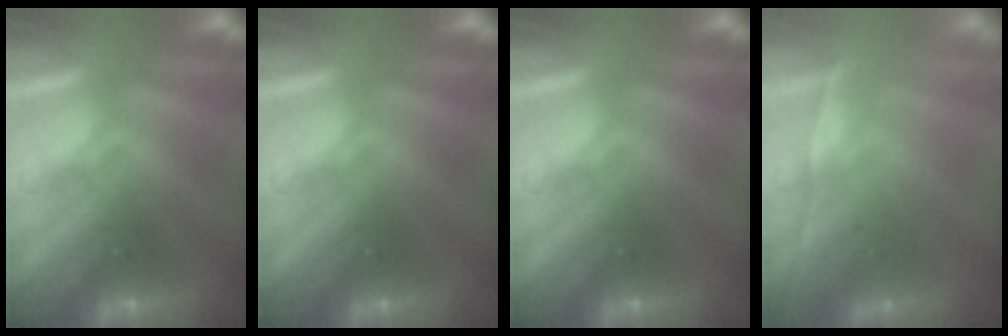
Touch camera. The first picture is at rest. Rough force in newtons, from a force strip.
{"total": 0.0}
{"total": 0.0}
{"total": 2.0}